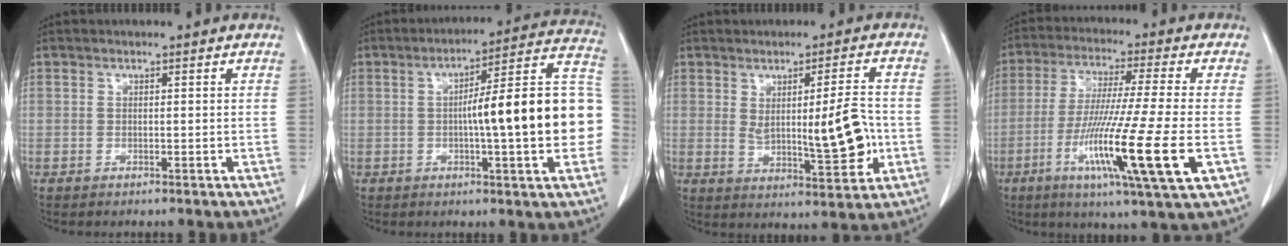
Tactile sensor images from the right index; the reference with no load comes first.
{"total": 18.7, "force": [-1.3, 2.0, 18.6], "torque": [-0.209, 0.042, -0.016]}
{"total": 9.3, "force": [-0.3, 2.0, 9.1], "torque": [-0.128, -0.005, 0.005]}
{"total": 17.1, "force": [-5.1, -0.7, 16.3], "torque": [-0.308, -0.039, -0.096]}